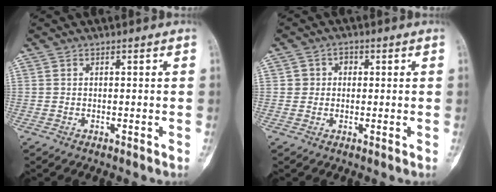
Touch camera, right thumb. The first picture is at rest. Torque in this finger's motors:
{"motor_torque": [0.01, 0.00, -0.01, -0.06, -0.01]}